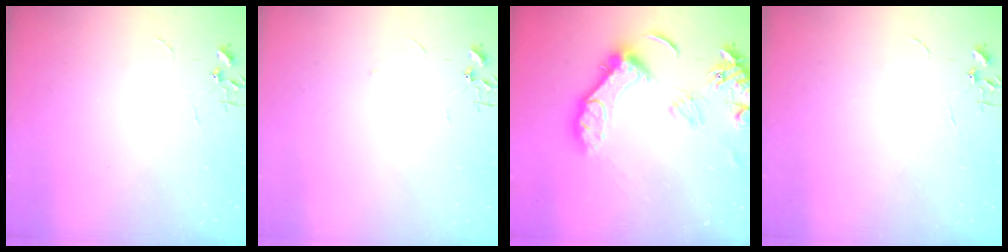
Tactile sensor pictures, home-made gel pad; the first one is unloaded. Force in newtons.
{"total": 2.6, "press": 2.5, "slide": 0.4}
{"total": 15.8, "press": 15.7, "slide": 1.7}
{"total": 0.0}